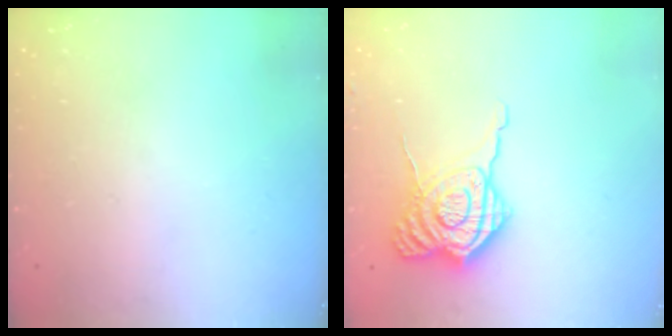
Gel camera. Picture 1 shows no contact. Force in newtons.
{"total": 13.4, "press": 13.4, "slide": 1.2}